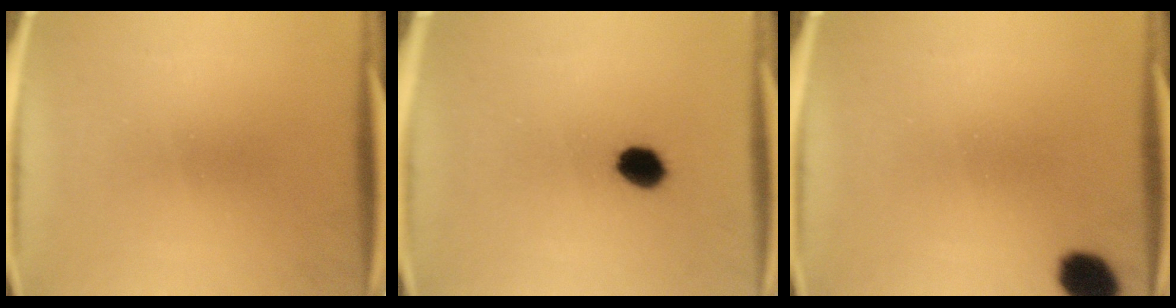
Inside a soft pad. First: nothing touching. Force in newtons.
{"total": 3.8}
{"total": 6.7}